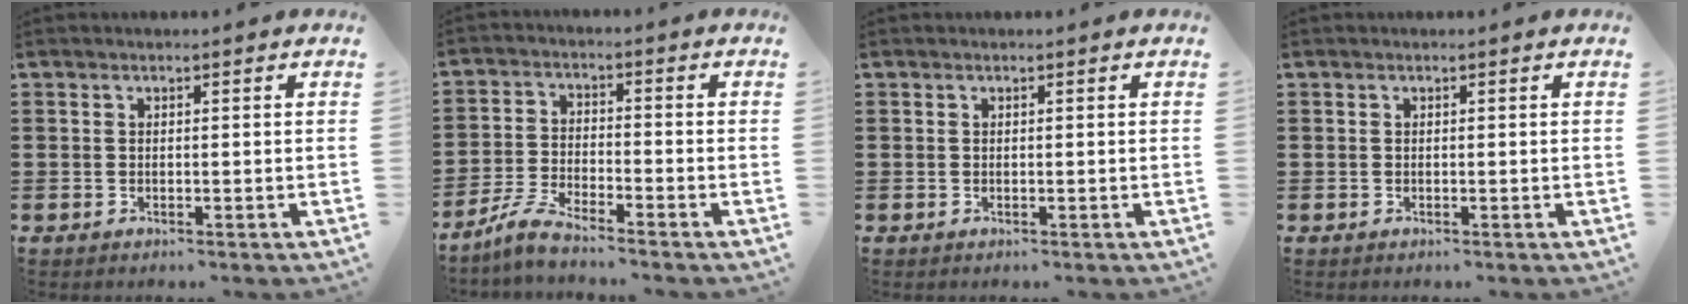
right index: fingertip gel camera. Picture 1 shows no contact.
{"total": 4.9, "force": [-4.5, 0.0, 2.1], "torque": [-0.066, -0.012, -0.091]}
{"total": 0.0}
{"total": 0.0}